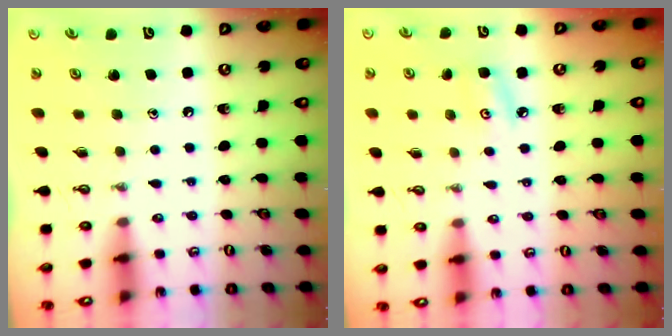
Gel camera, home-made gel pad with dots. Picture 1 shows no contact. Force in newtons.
{"total": 5.1, "press": 5.0, "slide": 0.7}